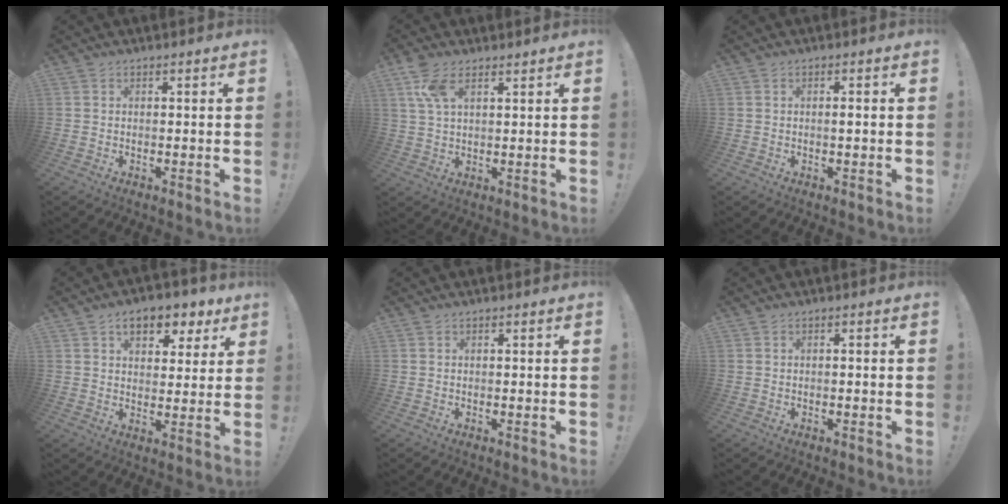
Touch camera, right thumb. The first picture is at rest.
{"total": 7.7, "force": [4.3, 3.5, 5.3], "torque": [-0.108, -0.011, 0.082]}
{"total": 1.0, "force": [-0.2, 0.0, 1.0], "torque": [-0.011, -0.002, -0.006]}
{"total": 9.5, "force": [5.1, 5.5, 5.7], "torque": [-0.067, -0.027, 0.088]}
{"total": 0.0}
{"total": 0.7, "force": [-0.6, -0.1, 0.3], "torque": [-0.005, -0.001, -0.010]}